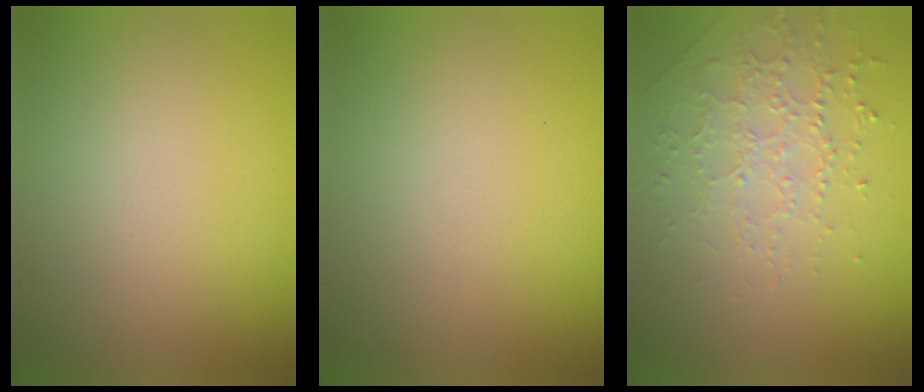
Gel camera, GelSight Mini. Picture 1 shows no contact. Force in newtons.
{"total": 0.0}
{"total": 2.1, "press": 1.9, "slide": 0.9}